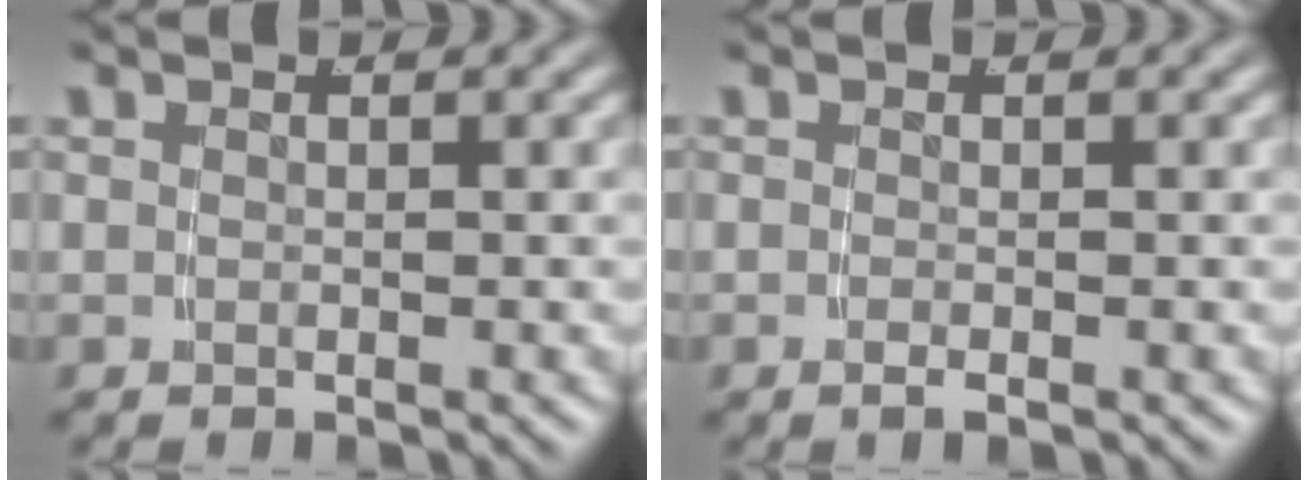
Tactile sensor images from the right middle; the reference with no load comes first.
{"total": 0.8, "force": [-0.6, -0.4, 0.4], "torque": [-0.008, 0.001, -0.009]}